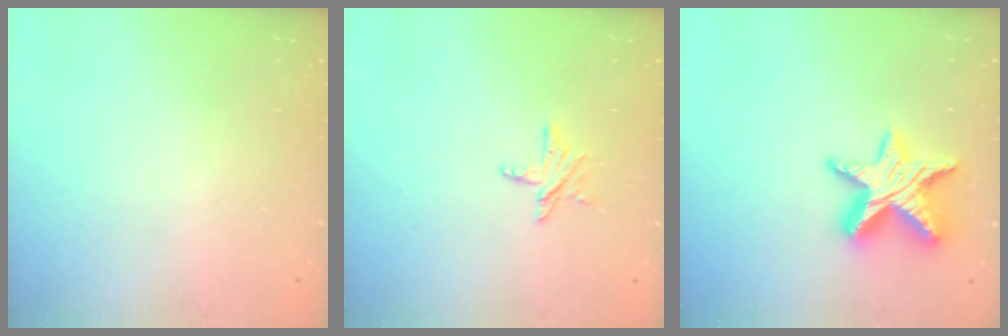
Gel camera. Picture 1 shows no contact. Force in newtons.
{"total": 5.1, "press": 5.1, "slide": 0.4}
{"total": 14.8, "press": 14.8, "slide": 0.8}